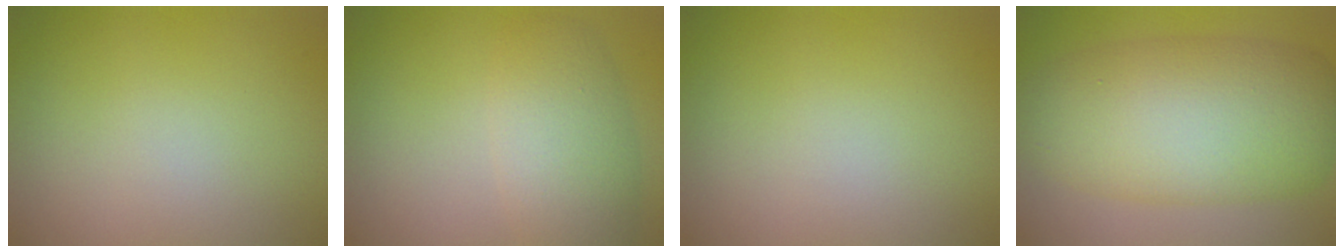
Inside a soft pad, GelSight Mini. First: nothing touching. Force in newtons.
{"total": 4.5, "press": 4.5, "slide": 0.1}
{"total": 0.0}
{"total": 10.8, "press": 10.8, "slide": 0.2}